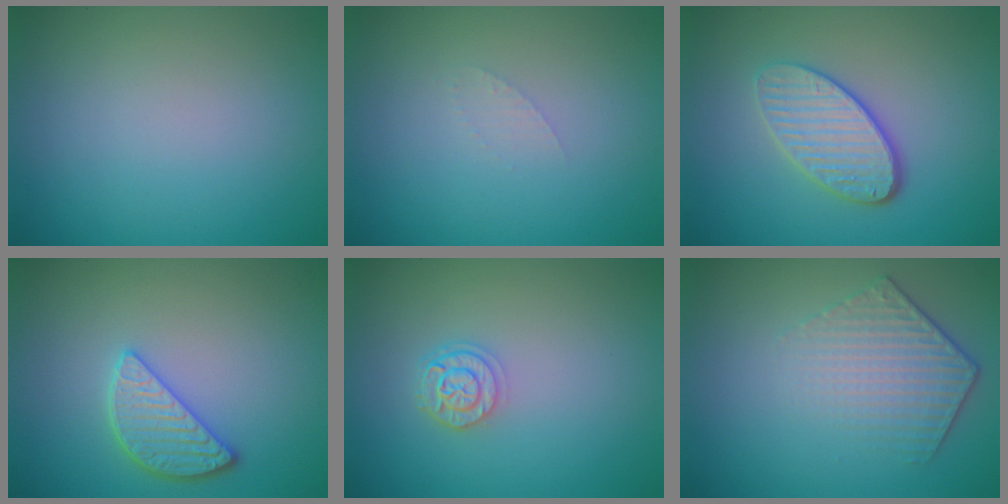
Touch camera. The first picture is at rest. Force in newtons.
{"total": 0.7, "press": 0.7, "slide": 0.1}
{"total": 4.0, "press": 3.3, "slide": 2.4}
{"total": 3.3, "press": 3.1, "slide": 1.0}
{"total": 2.4, "press": 2.0, "slide": 1.3}
{"total": 4.4, "press": 3.0, "slide": 3.1}